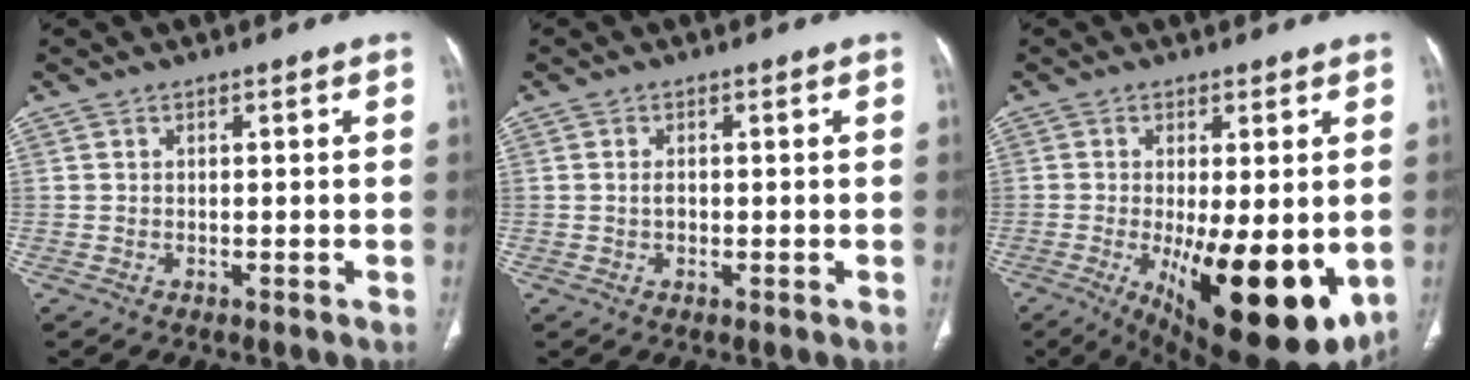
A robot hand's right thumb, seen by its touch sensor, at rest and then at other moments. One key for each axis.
{"total": 1.2, "fx": -0.2, "fy": 0.9, "fz": 0.9, "tx": -0.017, "ty": 0.002, "tz": -0.003}
{"total": 20.0, "fx": -4.4, "fy": 7.1, "fz": 18.1, "tx": -0.232, "ty": -0.035, "tz": -0.040}